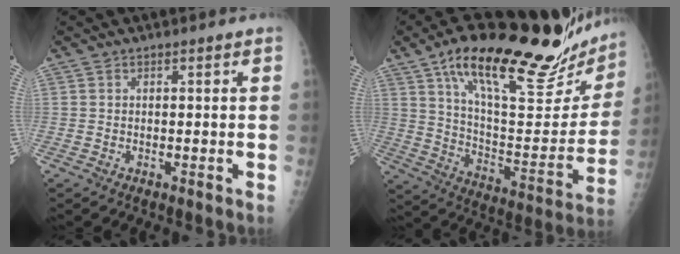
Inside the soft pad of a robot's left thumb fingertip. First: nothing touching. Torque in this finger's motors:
{"motor_torque": [0.31, 0.28, 1.43, -1.34, 0.11]}